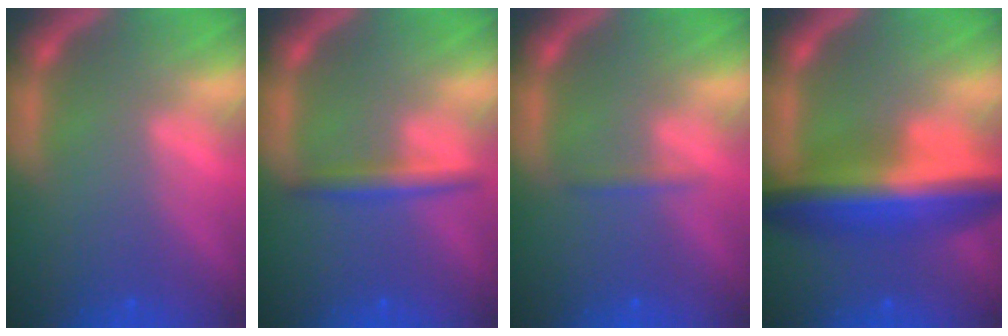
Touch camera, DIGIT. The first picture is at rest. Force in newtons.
{"total": 2.4}
{"total": 0.9}
{"total": 9.5}